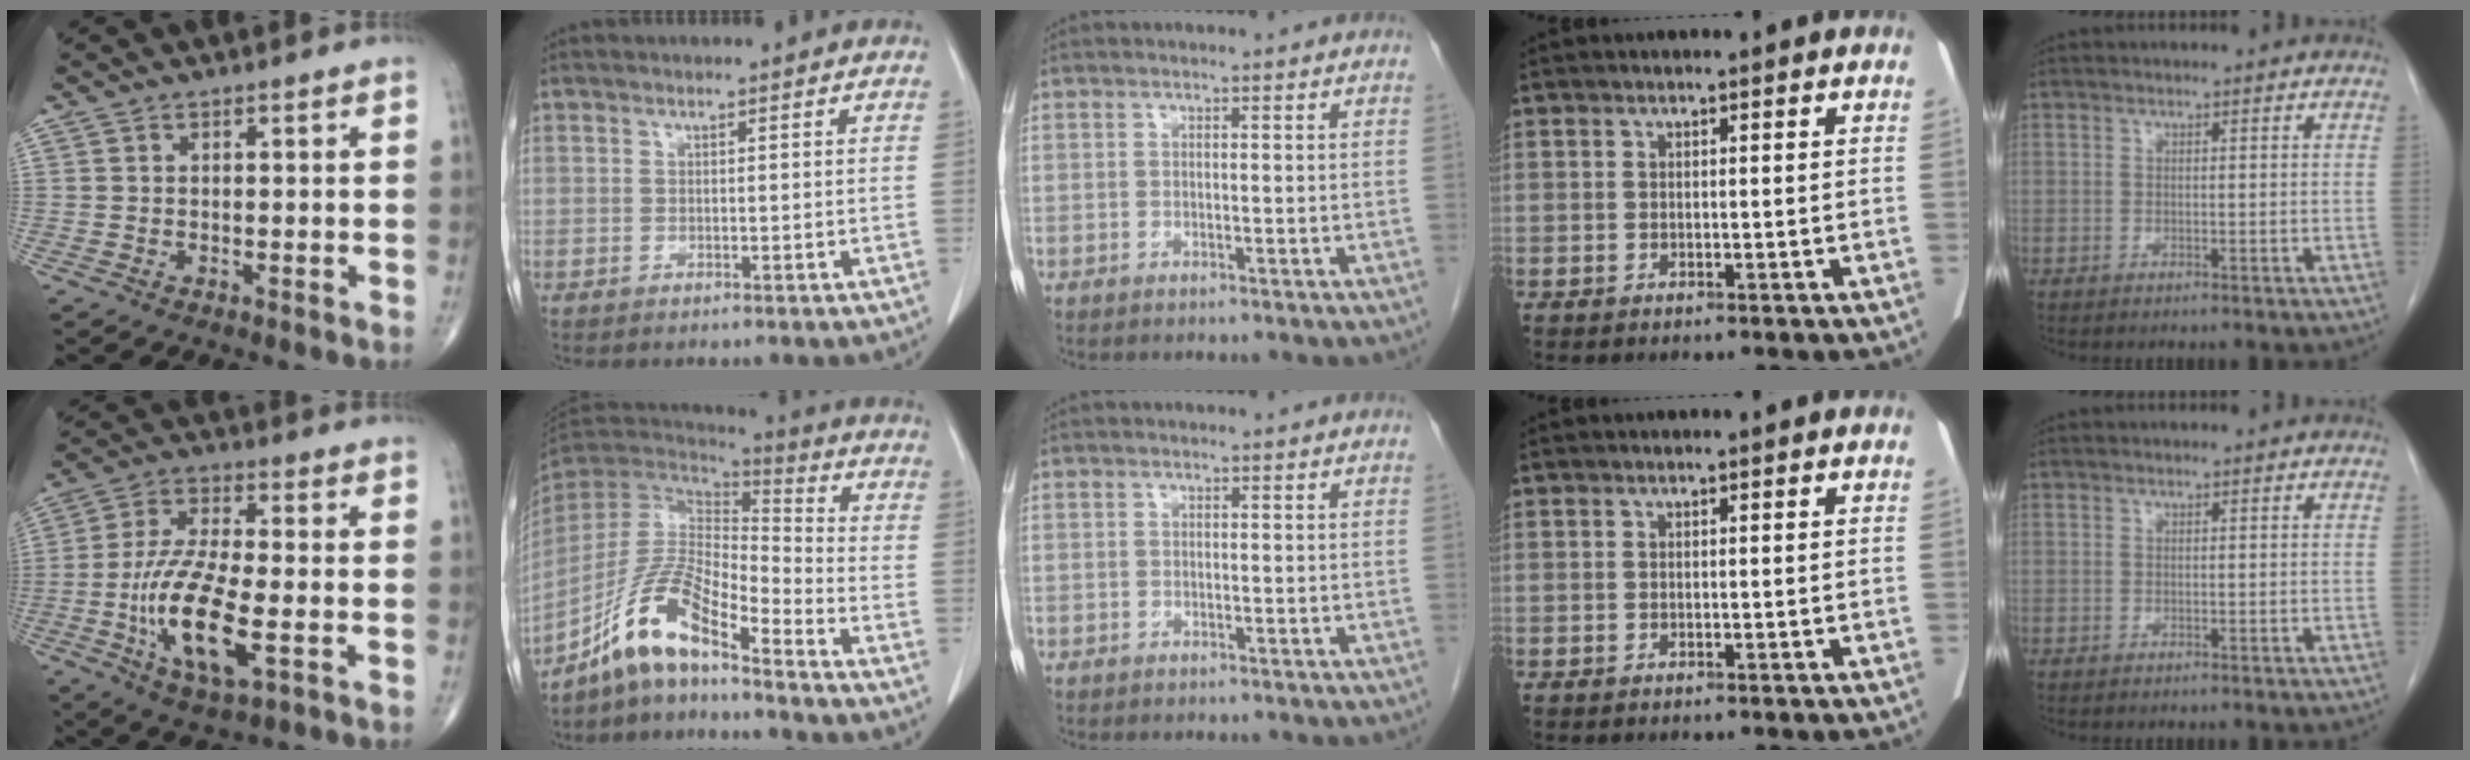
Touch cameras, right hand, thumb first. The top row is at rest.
{"thumb": {"total": 15.7, "force": [-4.1, 5.4, 14.2], "torque": [-0.288, 0.006, -0.072]}, "index": {"total": 12.0, "force": [-8.6, 2.2, 8.1], "torque": [-0.170, 0.013, -0.161]}, "middle": {"total": 0.7, "force": [-0.4, 0.6, 0.0], "torque": [-0.006, 0.005, -0.012]}}